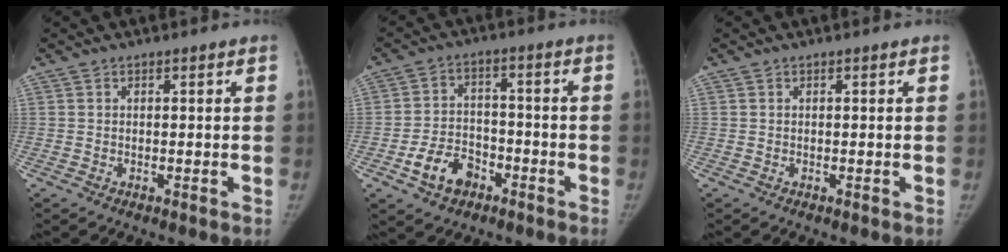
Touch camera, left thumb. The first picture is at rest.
{"total": 8.0, "force": [-4.1, 5.6, 4.0], "torque": [-0.054, 0.028, -0.069]}
{"total": 0.0}